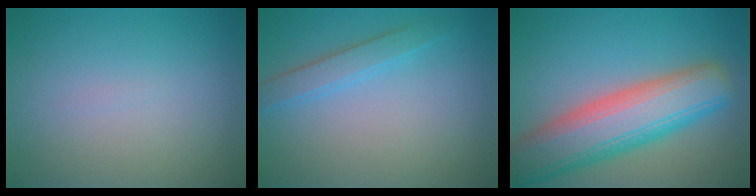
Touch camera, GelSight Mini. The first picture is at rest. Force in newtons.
{"total": 2.1, "press": 2.1, "slide": 0.1}
{"total": 9.9, "press": 9.9, "slide": 0.5}